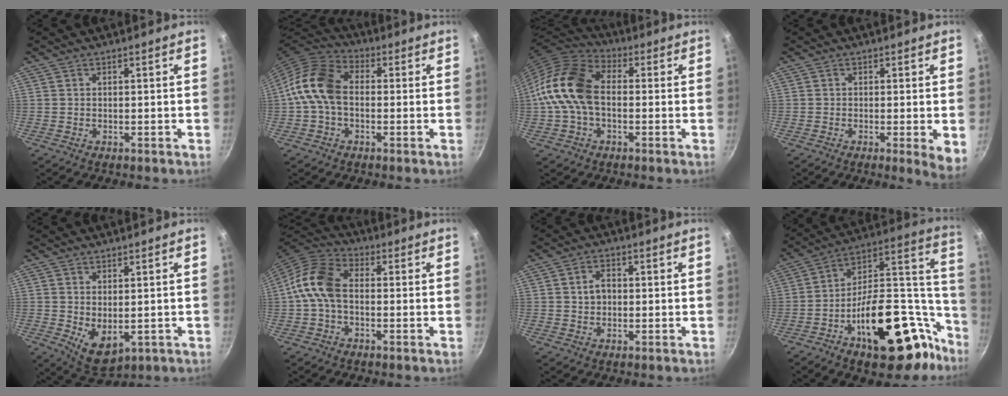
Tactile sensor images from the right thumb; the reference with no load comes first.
{"total": 11.3, "force": [-0.6, 7.8, 8.1], "torque": [-0.135, 0.032, -0.033]}
{"total": 14.1, "force": [-0.6, 9.4, 10.5], "torque": [-0.183, 0.036, -0.032]}
{"total": 4.6, "force": [-0.6, 0.8, 4.5], "torque": [-0.056, -0.013, -0.009]}
{"total": 6.7, "force": [-0.2, 4.0, 5.3], "torque": [-0.075, -0.022, 0.012]}
{"total": 10.0, "force": [-0.7, 6.6, 7.5], "torque": [-0.134, 0.032, -0.032]}
{"total": 3.6, "force": [0.3, 2.8, 2.3], "torque": [-0.024, 0.010, 0.002]}
{"total": 31.5, "force": [-15.1, 15.9, 22.6], "torque": [-0.260, 0.114, -0.221]}